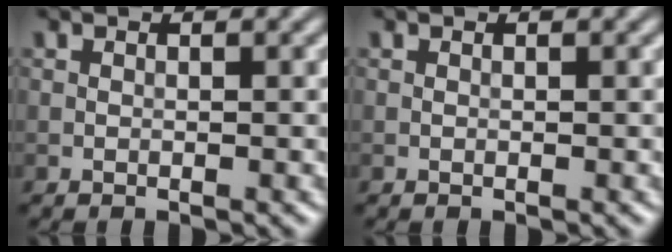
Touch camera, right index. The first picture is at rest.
{"total": 0.0}